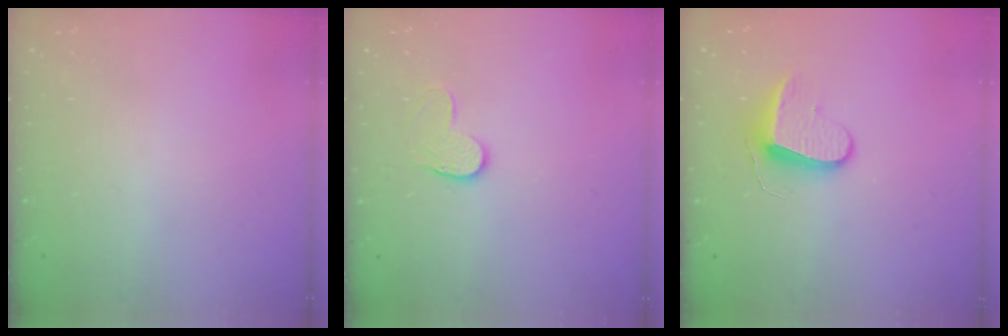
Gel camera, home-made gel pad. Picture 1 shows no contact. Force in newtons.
{"total": 6.2, "press": 6.2, "slide": 0.4}
{"total": 8.7, "press": 8.7, "slide": 0.5}